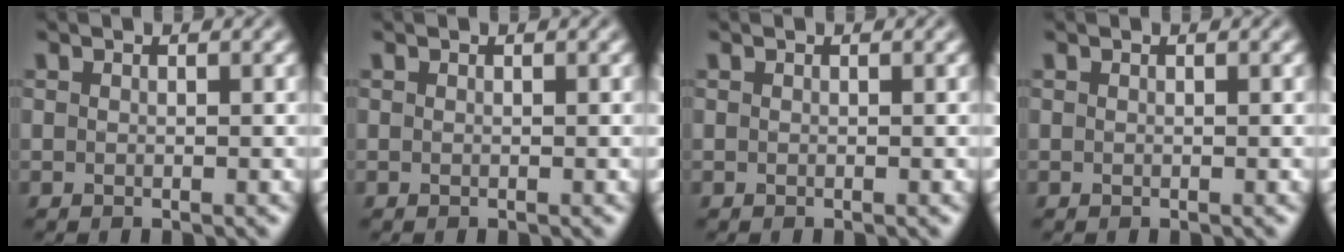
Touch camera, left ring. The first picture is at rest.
{"total": 0.0}
{"total": 0.0}
{"total": 0.0}